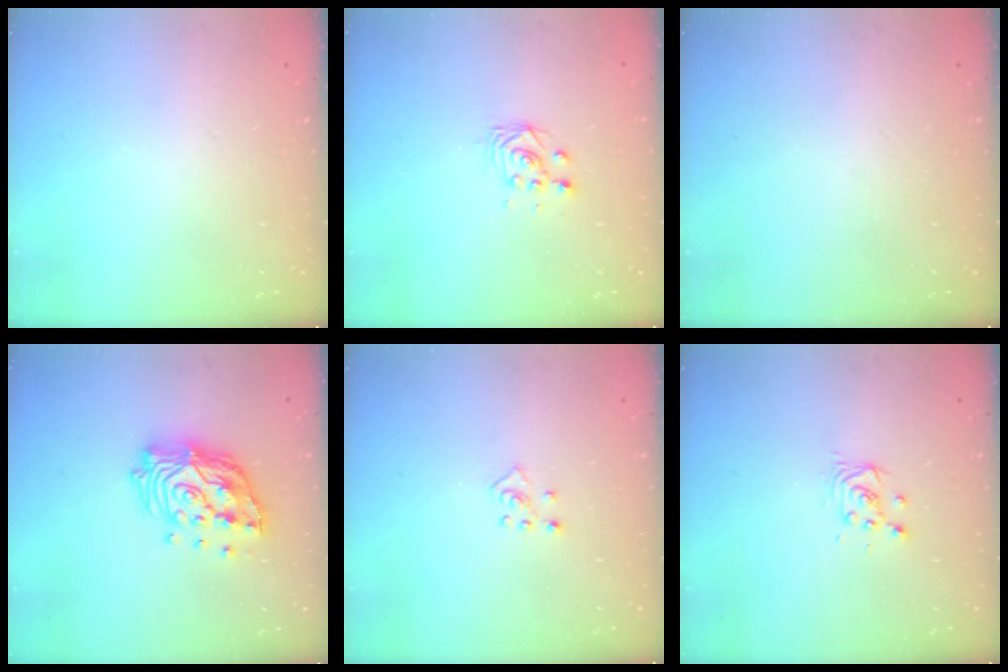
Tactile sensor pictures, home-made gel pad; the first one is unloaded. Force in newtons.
{"total": 2.8, "press": 2.5, "slide": 1.3}
{"total": 0.0}
{"total": 17.0, "press": 16.8, "slide": 2.2}
{"total": 2.3, "press": 2.3, "slide": 0.5}
{"total": 3.4, "press": 3.4, "slide": 0.4}